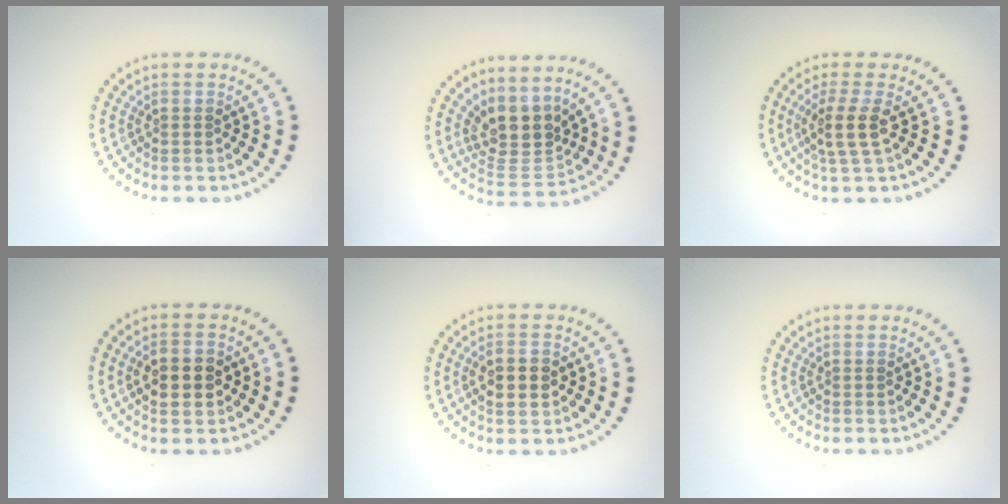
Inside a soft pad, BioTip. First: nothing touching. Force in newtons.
{"total": 4.1, "press": 3.4, "slide": 2.3}
{"total": 2.9, "press": 2.4, "slide": 1.7}
{"total": 3.9, "press": 3.9, "slide": 0.3}
{"total": 2.8, "press": 2.8, "slide": 0.2}
{"total": 0.0}